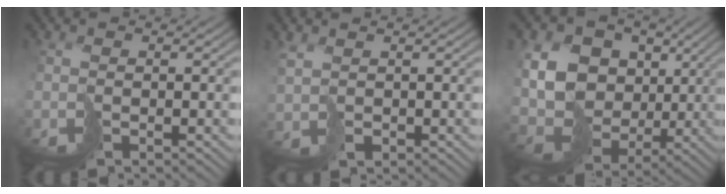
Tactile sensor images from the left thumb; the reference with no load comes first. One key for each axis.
{"total": 1.8, "fx": 1.6, "fy": 0.7, "fz": 0.3, "tx": -0.016, "ty": 0.002, "tz": 0.039}
{"total": 15.5, "fx": 2.8, "fy": 12.8, "fz": 8.2, "tx": -0.225, "ty": 0.011, "tz": 0.061}